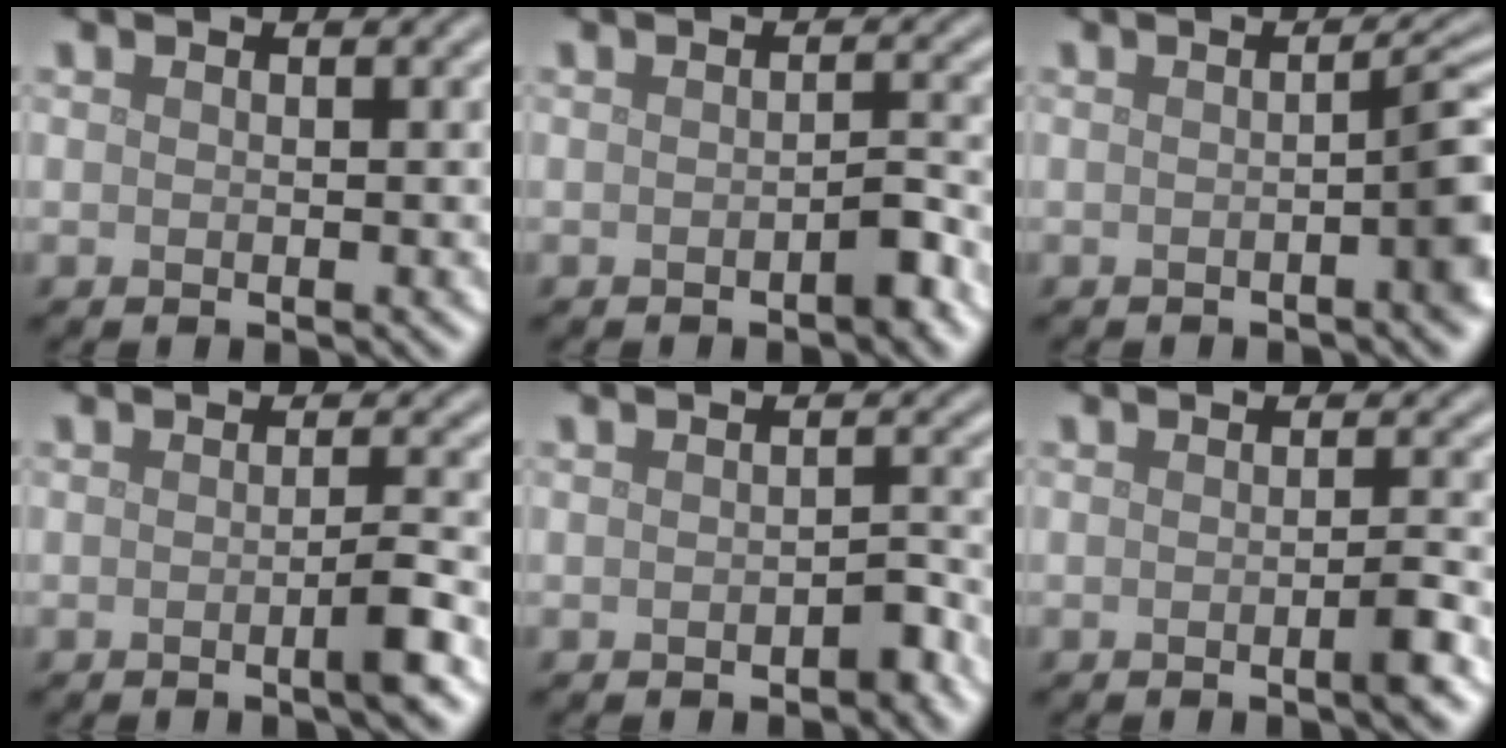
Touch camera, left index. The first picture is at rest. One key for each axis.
{"total": 1.5, "fx": -0.9, "fy": 0.3, "fz": 1.2, "tx": -0.019, "ty": 0.002, "tz": -0.015}
{"total": 3.9, "fx": -0.7, "fy": 0.7, "fz": 3.8, "tx": -0.040, "ty": 0.010, "tz": -0.015}
{"total": 2.4, "fx": -0.7, "fy": 0.4, "fz": 2.3, "tx": -0.029, "ty": 0.001, "tz": -0.016}
{"total": 1.5, "fx": -0.8, "fy": 0.6, "fz": 1.1, "tx": -0.017, "ty": 0.002, "tz": -0.012}
{"total": 2.0, "fx": -0.7, "fy": 0.3, "fz": 1.8, "tx": -0.024, "ty": 0.000, "tz": -0.014}